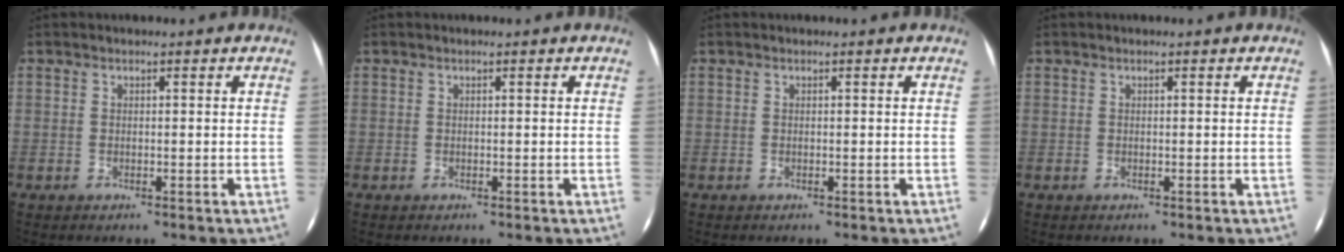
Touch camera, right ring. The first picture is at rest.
{"total": 0.0}
{"total": 0.0}
{"total": 0.0}